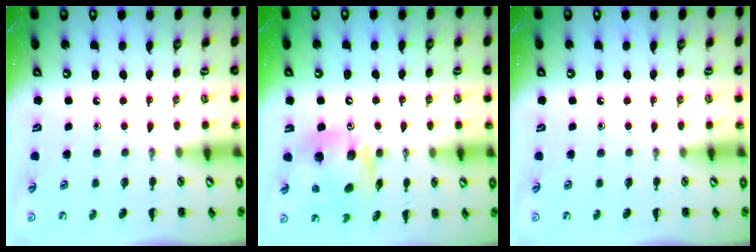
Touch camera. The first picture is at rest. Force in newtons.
{"total": 13.1, "press": 12.5, "slide": 3.8}
{"total": 0.0}